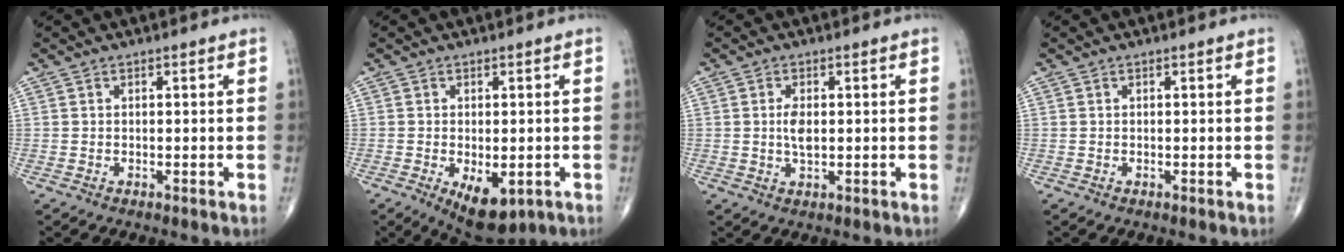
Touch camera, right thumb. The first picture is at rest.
{"total": 8.0, "force": [-2.8, 4.0, 6.3], "torque": [-0.083, -0.007, -0.031]}
{"total": 3.4, "force": [0.2, 1.7, 3.0], "torque": [-0.055, -0.004, 0.004]}
{"total": 0.0}